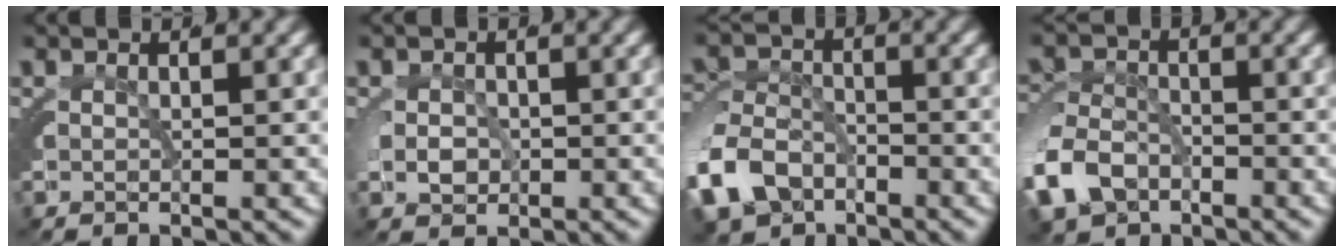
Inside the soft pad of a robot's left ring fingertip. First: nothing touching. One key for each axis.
{"total": 1.3, "fx": -0.4, "fy": 1.0, "fz": 0.7, "tx": -0.015, "ty": -0.004, "tz": -0.004}
{"total": 6.1, "fx": -2.8, "fy": 4.6, "fz": 2.8, "tx": -0.072, "ty": -0.021, "tz": -0.045}
{"total": 4.8, "fx": -2.3, "fy": 3.5, "fz": 2.3, "tx": -0.059, "ty": -0.015, "tz": -0.035}